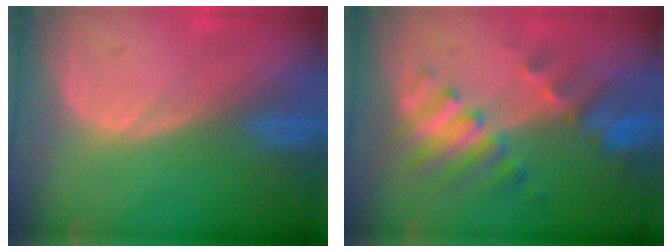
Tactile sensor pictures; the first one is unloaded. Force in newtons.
{"total": 7.8, "press": 6.9, "slide": 3.7}